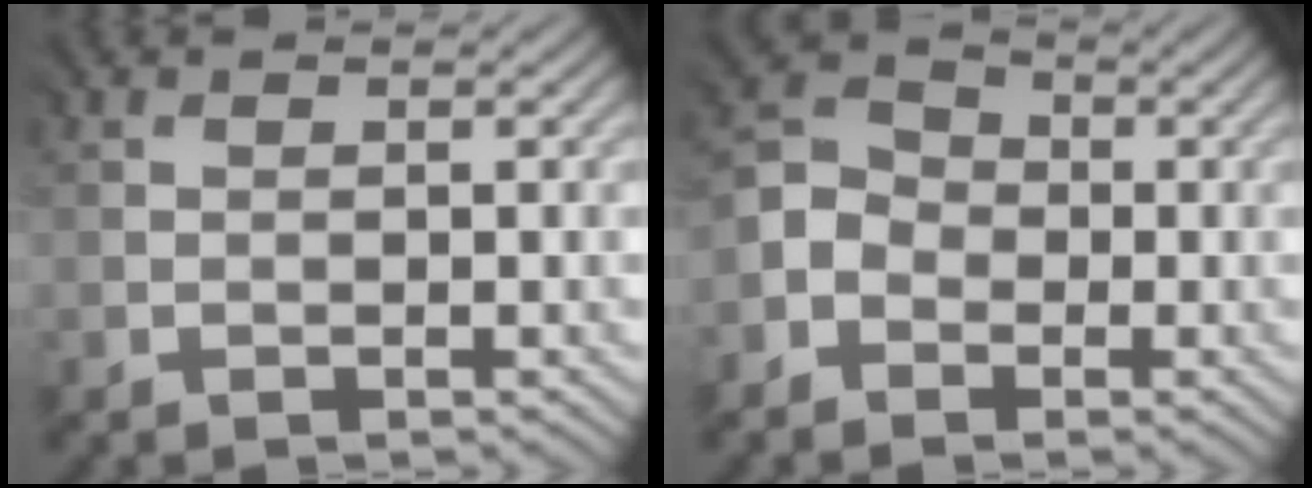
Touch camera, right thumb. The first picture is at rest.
{"total": 4.0, "force": [-2.2, 3.2, 1.1], "torque": [-0.034, 0.001, -0.054]}